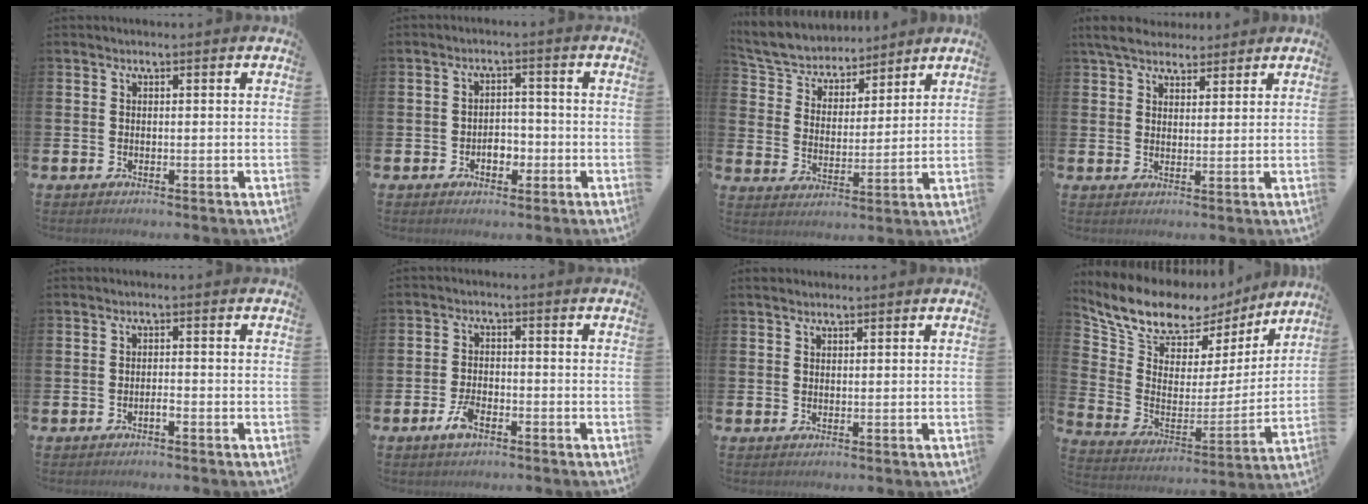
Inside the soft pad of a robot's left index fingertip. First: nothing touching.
{"total": 2.7, "force": [-1.4, 1.8, 1.5], "torque": [-0.017, -0.001, -0.031]}
{"total": 6.2, "force": [6.0, 1.8, 0.0], "torque": [-0.037, -0.048, 0.105]}
{"total": 5.4, "force": [4.9, 1.9, 1.4], "torque": [-0.039, -0.014, 0.090]}
{"total": 1.0, "force": [-0.8, 0.1, 0.5], "torque": [-0.013, -0.003, -0.014]}
{"total": 3.4, "force": [-1.8, 1.6, 2.5], "torque": [-0.054, 0.006, -0.033]}
{"total": 1.1, "force": [1.0, 0.4, 0.1], "torque": [0.009, -0.002, 0.016]}
{"total": 10.6, "force": [9.4, 4.3, 2.4], "torque": [-0.097, -0.063, 0.166]}